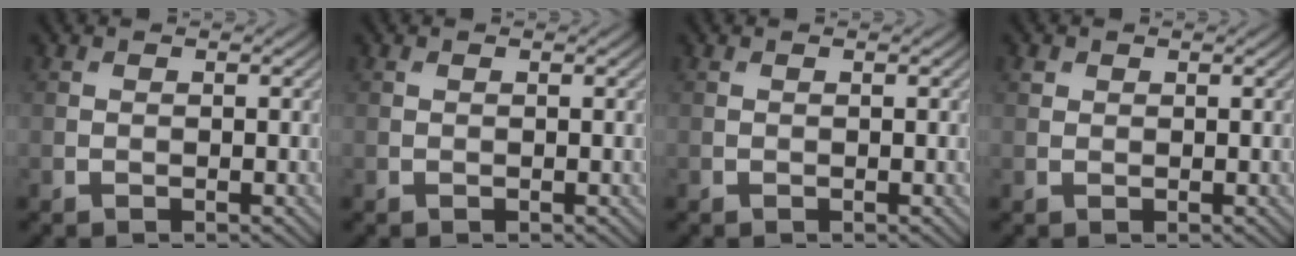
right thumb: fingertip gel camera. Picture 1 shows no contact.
{"total": 0.0}
{"total": 0.0}
{"total": 0.8, "force": [0.4, 0.7, 0.1], "torque": [-0.001, -0.002, 0.008]}